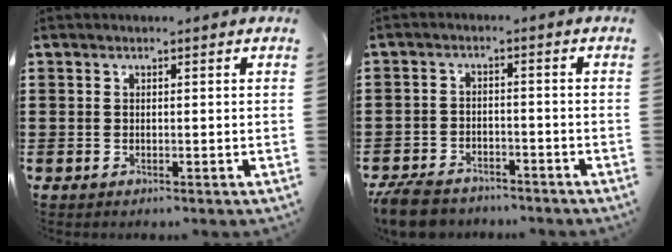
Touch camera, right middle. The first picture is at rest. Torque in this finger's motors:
{"motor_torque": [0.74, -0.44, 0.21, 0.08]}